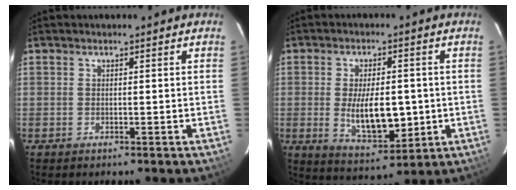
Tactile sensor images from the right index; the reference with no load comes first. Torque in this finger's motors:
{"motor_torque": [0.83, -0.56, 0.61, 0.09]}